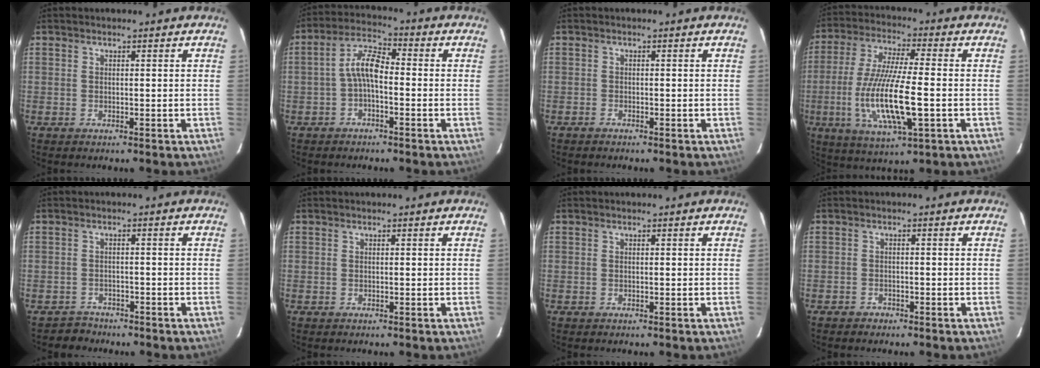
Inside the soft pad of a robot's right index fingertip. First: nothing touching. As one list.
[{"total": 5.1, "force": [-1.7, 2.0, 4.4], "torque": [-0.095, 0.020, -0.036]}, {"total": 0.9, "force": [-0.8, -0.1, -0.5], "torque": [0.006, 0.001, -0.015]}, {"total": 15.9, "force": [-3.5, 2.9, 15.2], "torque": [-0.304, -0.021, -0.063]}, {"total": 3.0, "force": [-2.4, 1.4, -1.0], "torque": [0.012, 0.010, -0.041]}, {"total": 0.0}, {"total": 0.0}, {"total": 1.7, "force": [-1.4, 0.7, -0.5], "torque": [0.002, 0.005, -0.026]}]